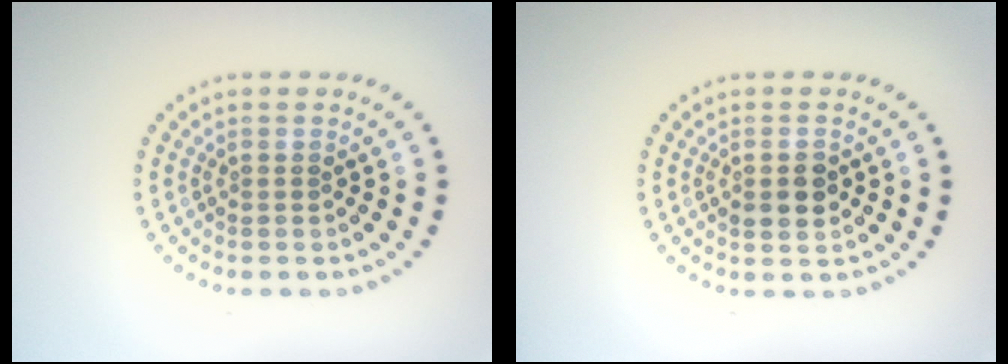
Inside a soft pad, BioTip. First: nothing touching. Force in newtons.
{"total": 2.2, "press": 2.2, "slide": 0.2}